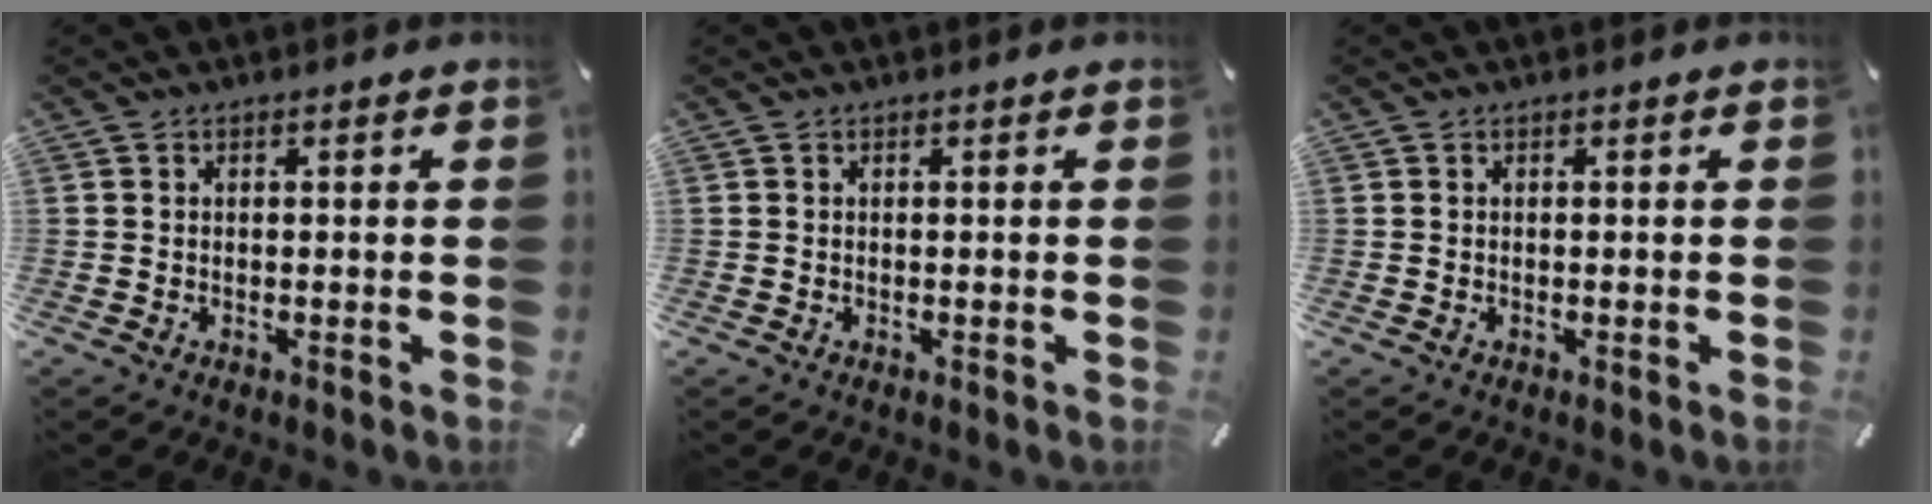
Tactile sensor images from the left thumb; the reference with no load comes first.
{"total": 0.0}
{"total": 0.0}